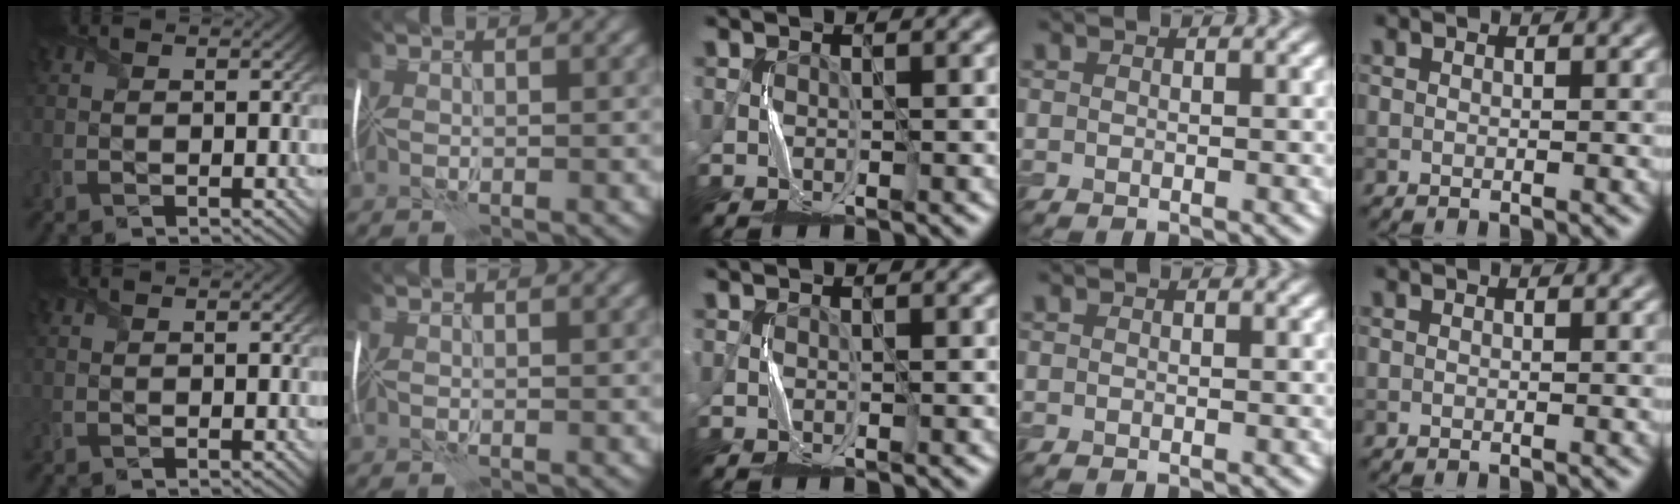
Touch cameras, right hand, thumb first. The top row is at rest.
{}